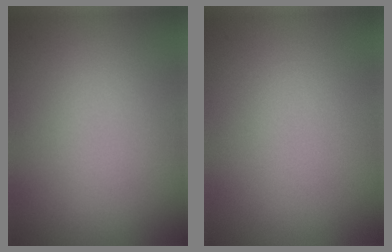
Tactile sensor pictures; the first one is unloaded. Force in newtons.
{"total": 0.0}